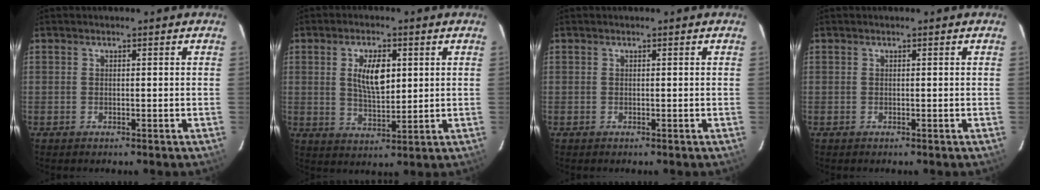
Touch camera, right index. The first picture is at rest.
{"total": 7.7, "force": [1.9, 3.6, 6.5], "torque": [-0.116, 0.002, 0.039]}
{"total": 0.0}
{"total": 0.0}